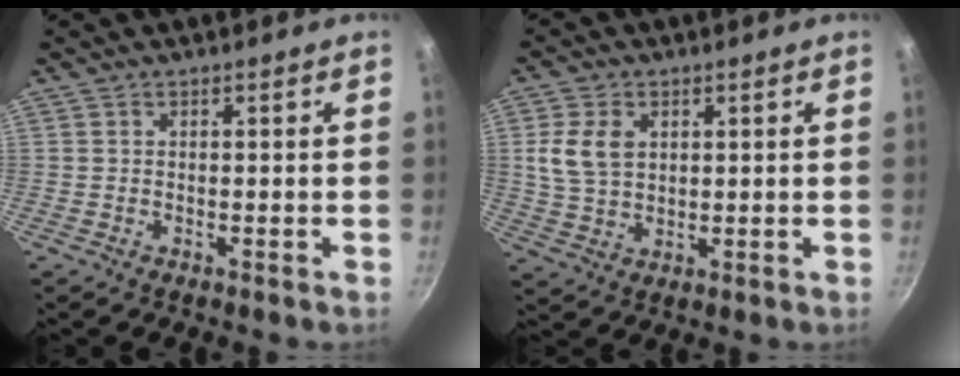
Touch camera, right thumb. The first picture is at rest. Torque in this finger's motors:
{"motor_torque": [-0.92, 0.99, 0.32, -0.23, 0.04]}